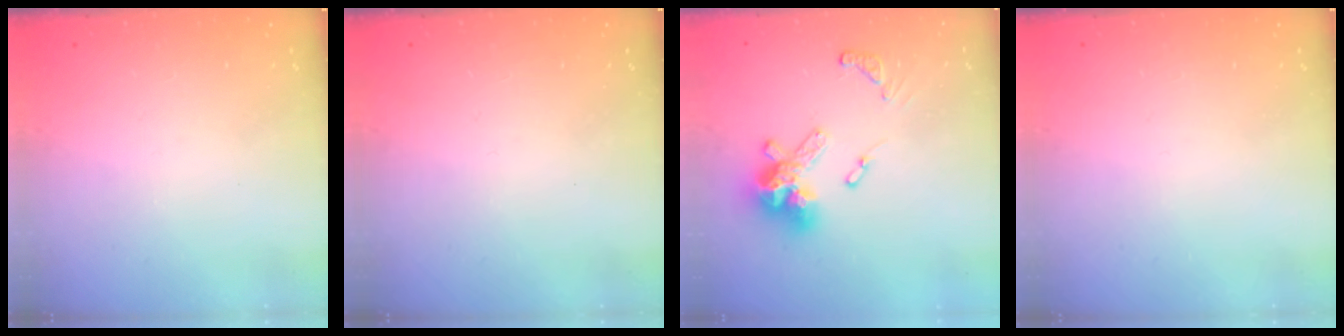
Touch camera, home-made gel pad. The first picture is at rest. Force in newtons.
{"total": 0.0}
{"total": 13.7, "press": 13.6, "slide": 1.8}
{"total": 0.0}